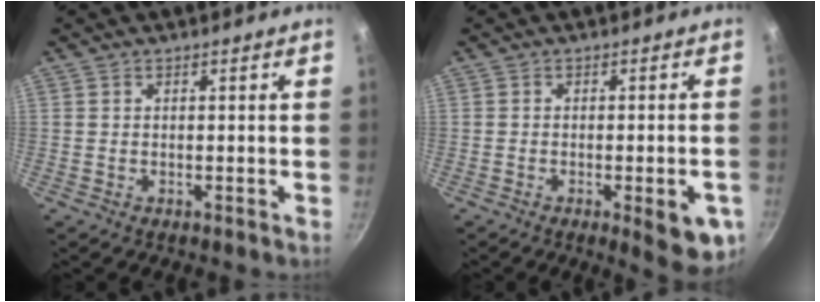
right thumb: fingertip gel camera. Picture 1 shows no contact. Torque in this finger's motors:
{"motor_torque": [1.39, 0.94, 0.96, 0.13, 0.16]}